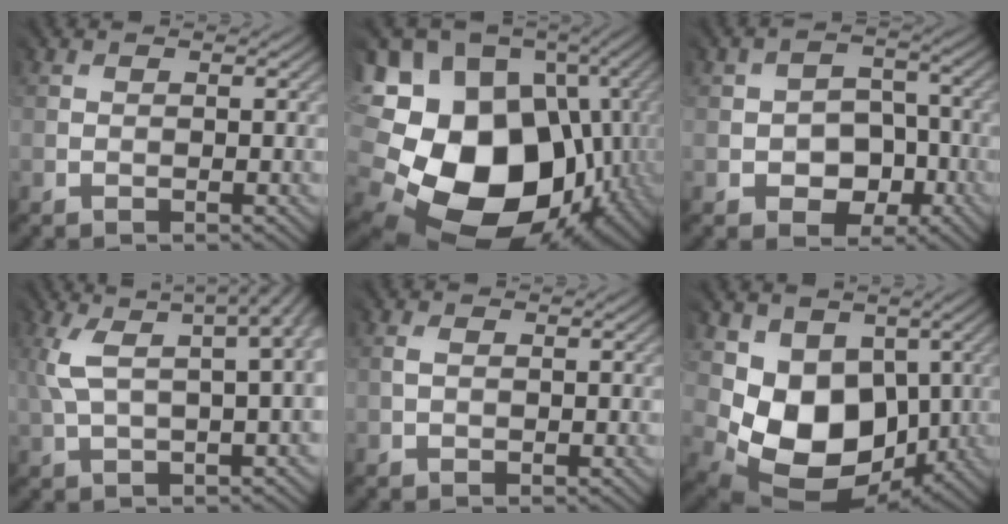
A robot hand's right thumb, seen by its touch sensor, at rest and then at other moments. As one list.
[{"total": 21.1, "force": [-2.7, 17.3, 11.7], "torque": [-0.264, -0.067, -0.010]}, {"total": 4.2, "force": [-2.1, 3.3, 1.6], "torque": [-0.020, -0.002, -0.038]}, {"total": 9.4, "force": [3.2, 3.0, 8.3], "torque": [-0.161, 0.020, 0.064]}, {"total": 0.9, "force": [0.0, 0.7, 0.6], "torque": [-0.014, 0.000, 0.005]}, {"total": 9.1, "force": [0.8, 7.2, 5.5], "torque": [-0.123, -0.030, 0.022]}]